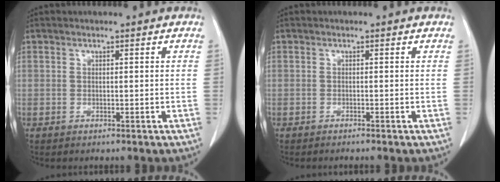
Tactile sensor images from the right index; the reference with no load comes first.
{"total": 1.1, "force": [-1.0, -0.2, 0.5], "torque": [-0.004, 0.002, -0.015]}